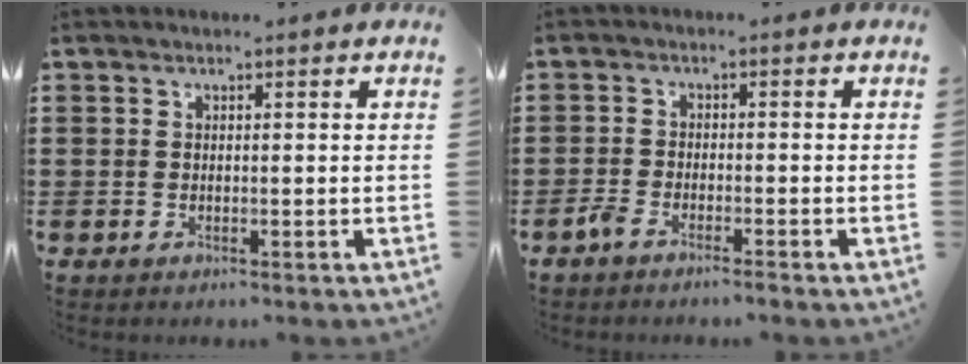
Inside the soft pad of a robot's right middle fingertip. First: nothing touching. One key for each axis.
{"total": 2.1, "fx": -1.8, "fy": 0.2, "fz": 1.0, "tx": -0.034, "ty": -0.002, "tz": -0.039}